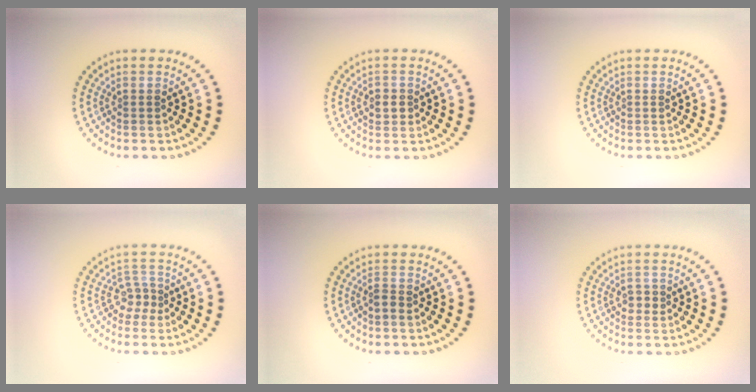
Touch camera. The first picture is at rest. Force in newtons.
{"total": 1.4, "press": 1.3, "slide": 0.4}
{"total": 0.0}
{"total": 1.9, "press": 1.4, "slide": 1.3}
{"total": 1.0, "press": 0.8, "slide": 0.7}
{"total": 1.0, "press": 1.0, "slide": 0.2}